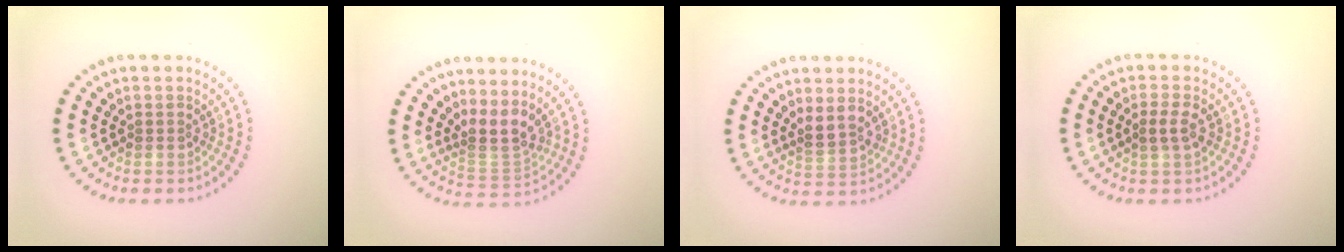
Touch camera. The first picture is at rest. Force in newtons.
{"total": 2.9, "press": 2.1, "slide": 2.0}
{"total": 2.1, "press": 2.0, "slide": 0.9}
{"total": 1.9, "press": 1.8, "slide": 0.6}